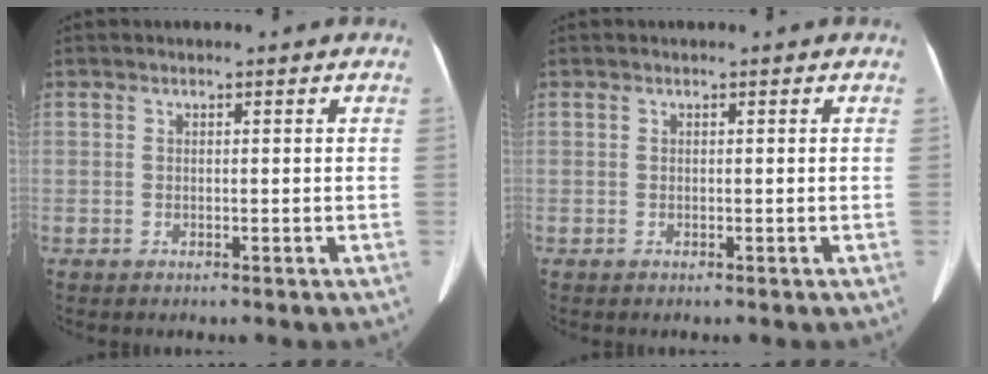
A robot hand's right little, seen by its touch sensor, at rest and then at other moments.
{"total": 0.0}